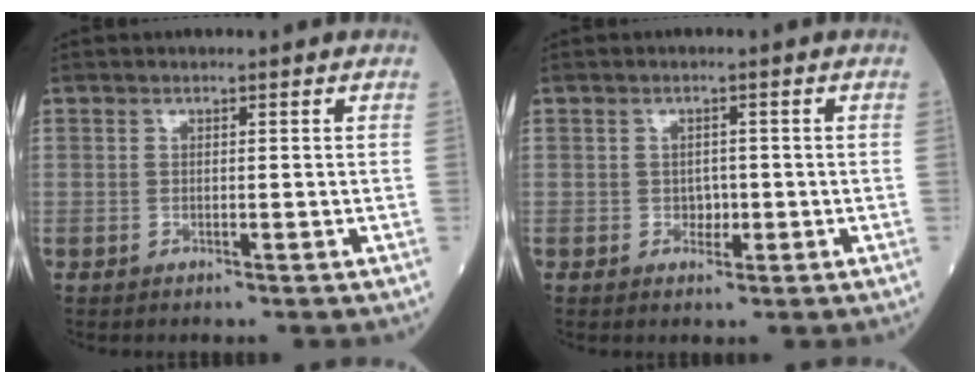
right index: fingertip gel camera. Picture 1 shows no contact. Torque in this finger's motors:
{"motor_torque": [-0.02, 0.00, 0.02, 0.02]}